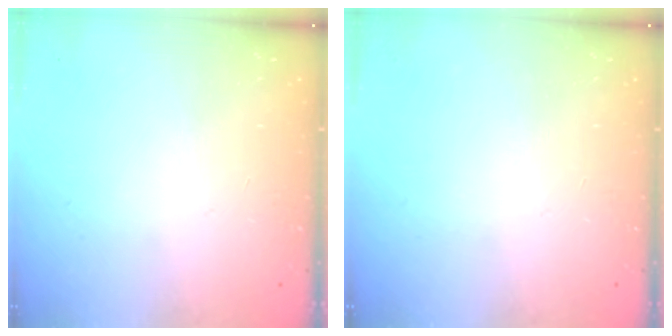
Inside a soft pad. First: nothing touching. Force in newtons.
{"total": 0.0}